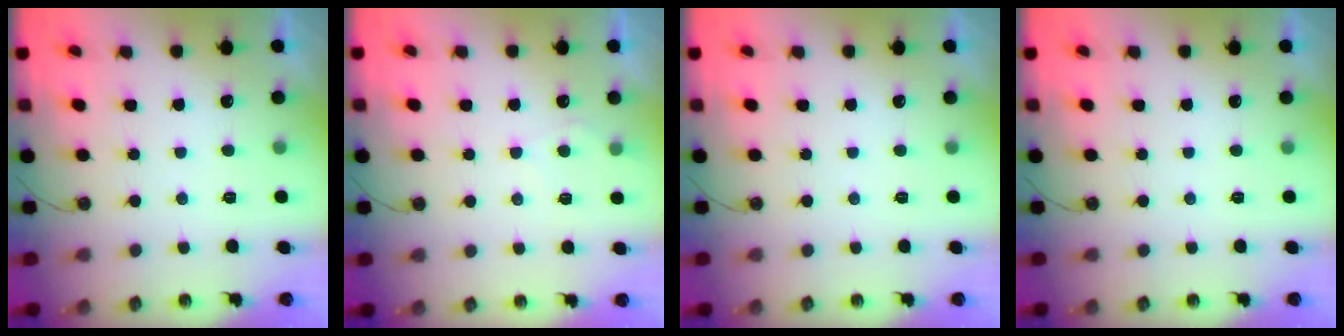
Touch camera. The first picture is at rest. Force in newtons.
{"total": 4.9, "press": 4.9, "slide": 0.4}
{"total": 0.0}
{"total": 0.0}